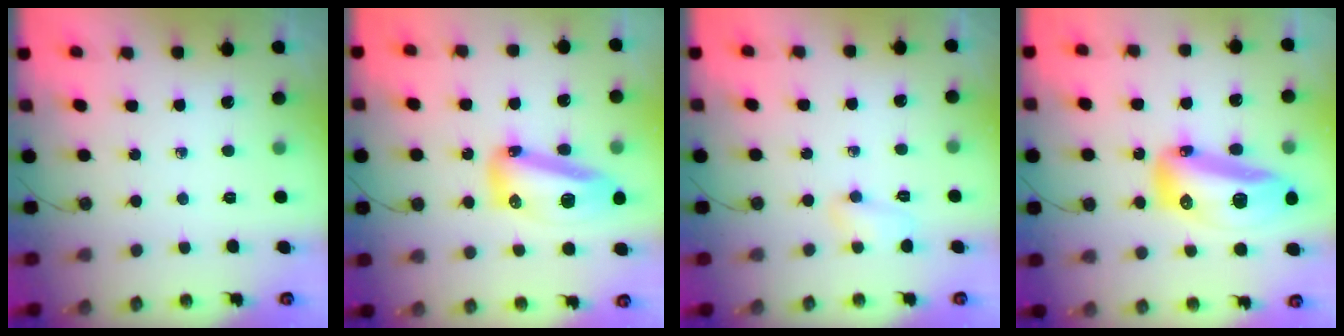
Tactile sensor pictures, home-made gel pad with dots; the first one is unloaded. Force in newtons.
{"total": 15.5, "press": 15.1, "slide": 3.1}
{"total": 3.9, "press": 3.9, "slide": 0.7}
{"total": 19.4, "press": 18.6, "slide": 5.8}